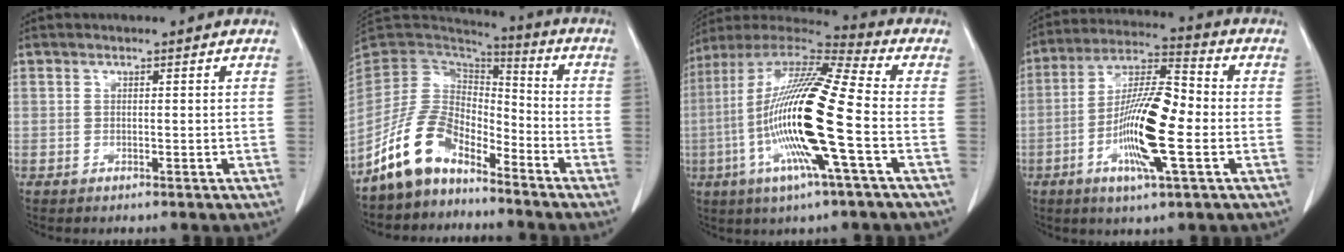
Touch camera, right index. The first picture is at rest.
{"total": 11.3, "force": [-8.4, 5.3, 5.3], "torque": [-0.119, 0.031, -0.168]}
{"total": 20.4, "force": [-4.2, 0.8, 19.9], "torque": [-0.405, -0.013, -0.090]}
{"total": 14.0, "force": [-3.3, 1.9, 13.5], "torque": [-0.254, 0.001, -0.065]}